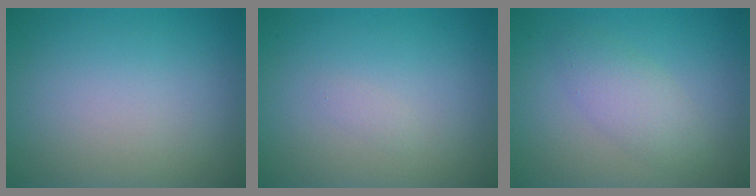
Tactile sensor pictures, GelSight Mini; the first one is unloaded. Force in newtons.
{"total": 0.6, "press": 0.6, "slide": 0.0}
{"total": 2.7, "press": 2.7, "slide": 0.2}